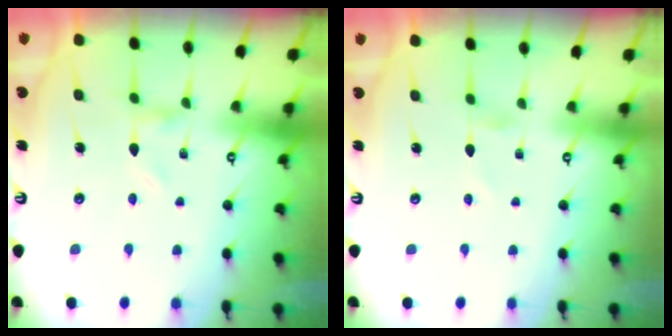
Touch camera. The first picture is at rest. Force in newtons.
{"total": 0.0}